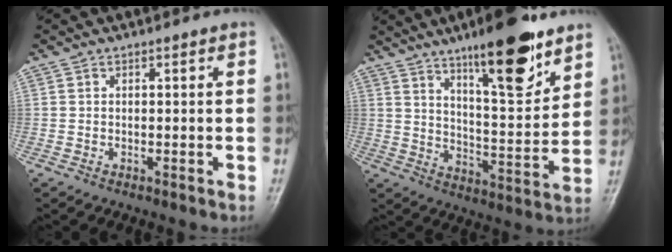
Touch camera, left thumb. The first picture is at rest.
{"total": 16.6, "force": [10.7, 4.4, 12.0], "torque": [-0.155, -0.066, 0.174]}